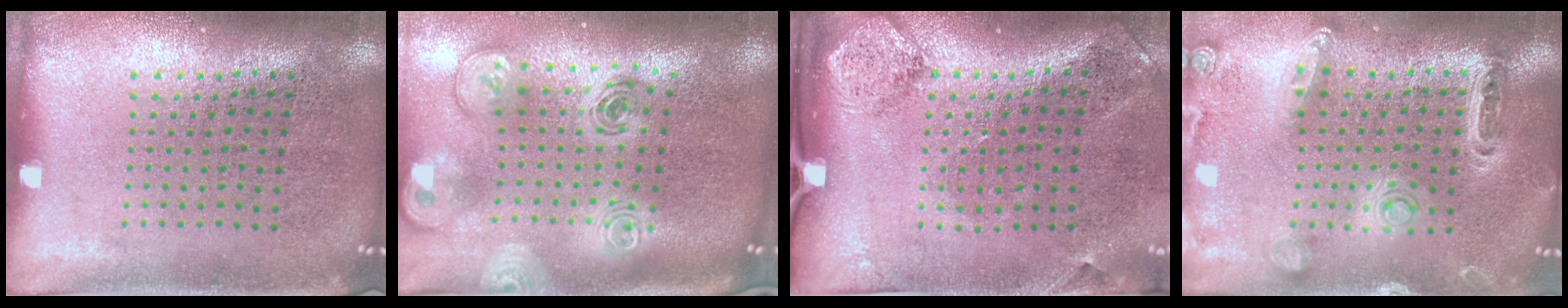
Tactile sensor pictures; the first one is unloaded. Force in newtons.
{"total": 3.1, "press": 2.1, "slide": 2.3}
{"total": 1.9, "press": 1.1, "slide": 1.5}
{"total": 1.2, "press": 1.2, "slide": 0.3}